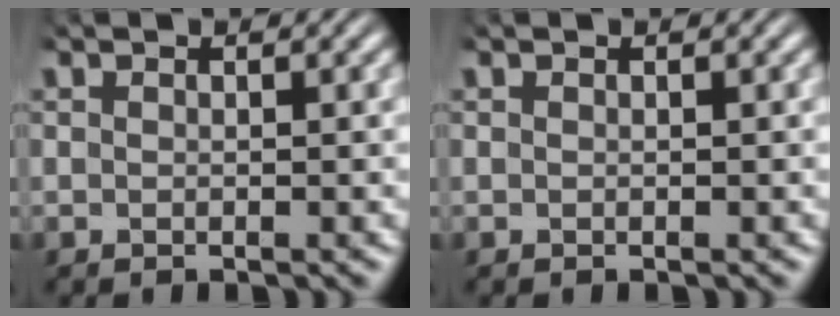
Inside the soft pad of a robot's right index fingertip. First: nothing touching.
{"total": 0.0}